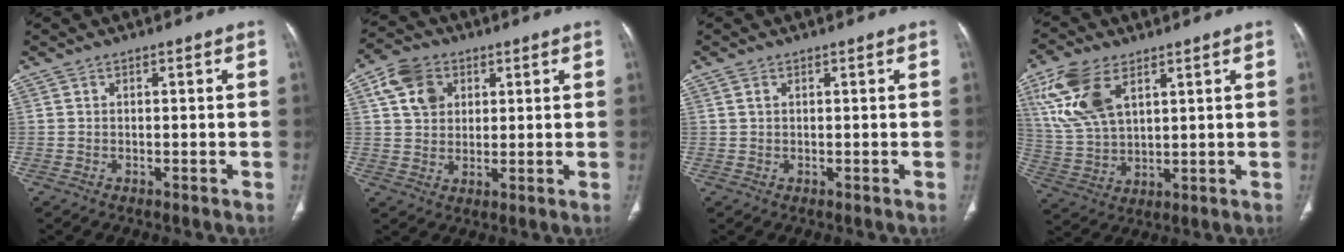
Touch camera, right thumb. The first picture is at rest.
{"total": 8.5, "force": [3.1, 6.7, 4.3], "torque": [-0.056, -0.004, 0.055]}
{"total": 0.9, "force": [0.5, 0.5, 0.6], "torque": [-0.015, 0.005, 0.011]}
{"total": 13.3, "force": [6.0, 7.2, 9.4], "torque": [-0.193, -0.012, 0.127]}